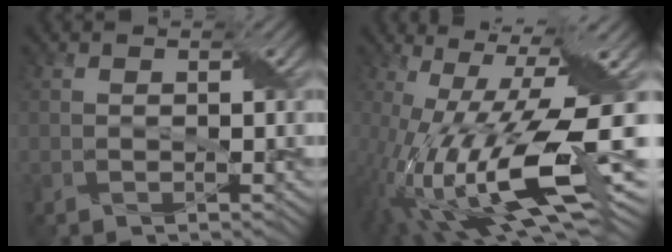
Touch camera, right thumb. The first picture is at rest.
{"total": 18.6, "force": [-3.0, 5.5, 17.6], "torque": [-0.331, -0.003, -0.056]}